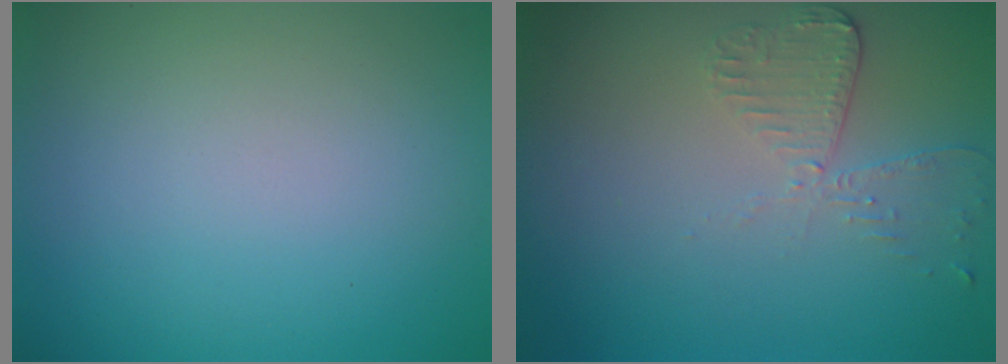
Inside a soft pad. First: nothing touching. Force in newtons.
{"total": 2.6, "press": 2.3, "slide": 1.1}